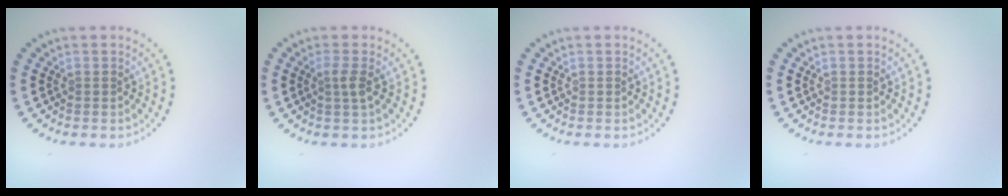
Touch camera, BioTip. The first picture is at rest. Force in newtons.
{"total": 1.4, "press": 1.1, "slide": 0.9}
{"total": 0.0}
{"total": 0.0}